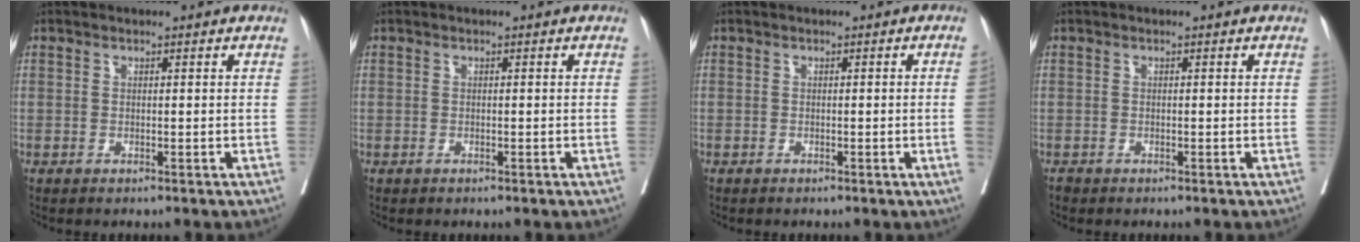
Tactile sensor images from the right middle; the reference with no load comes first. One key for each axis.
{"total": 0.0}
{"total": 1.5, "fx": -0.3, "fy": -0.4, "fz": 1.4, "tx": -0.016, "ty": -0.001, "tz": -0.003}
{"total": 0.0}